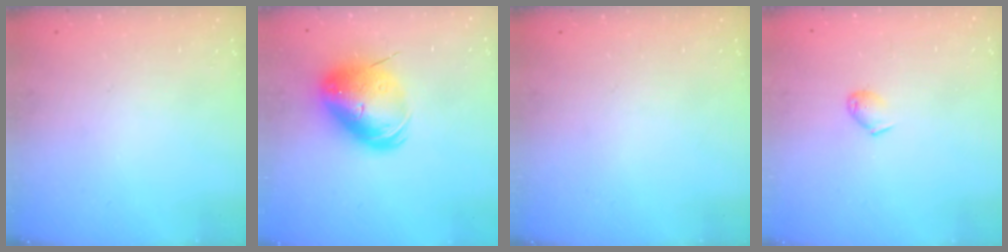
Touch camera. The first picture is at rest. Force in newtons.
{"total": 13.3, "press": 13.0, "slide": 2.5}
{"total": 0.0}
{"total": 5.0, "press": 4.9, "slide": 0.8}